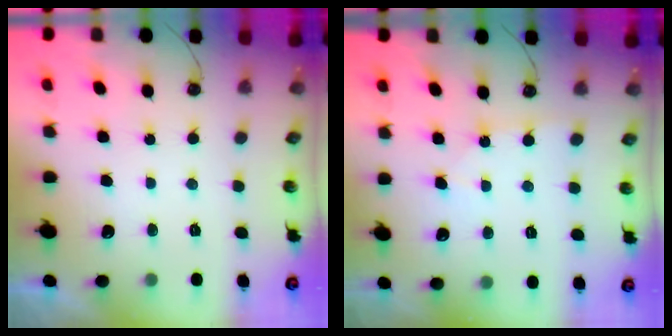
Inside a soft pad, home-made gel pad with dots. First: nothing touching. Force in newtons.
{"total": 3.5, "press": 3.5, "slide": 0.6}